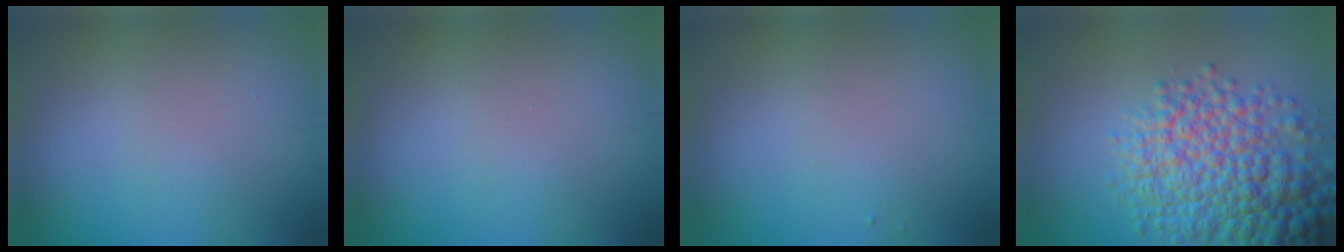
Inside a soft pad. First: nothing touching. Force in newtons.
{"total": 0.0}
{"total": 0.0}
{"total": 9.7, "press": 9.7, "slide": 0.3}